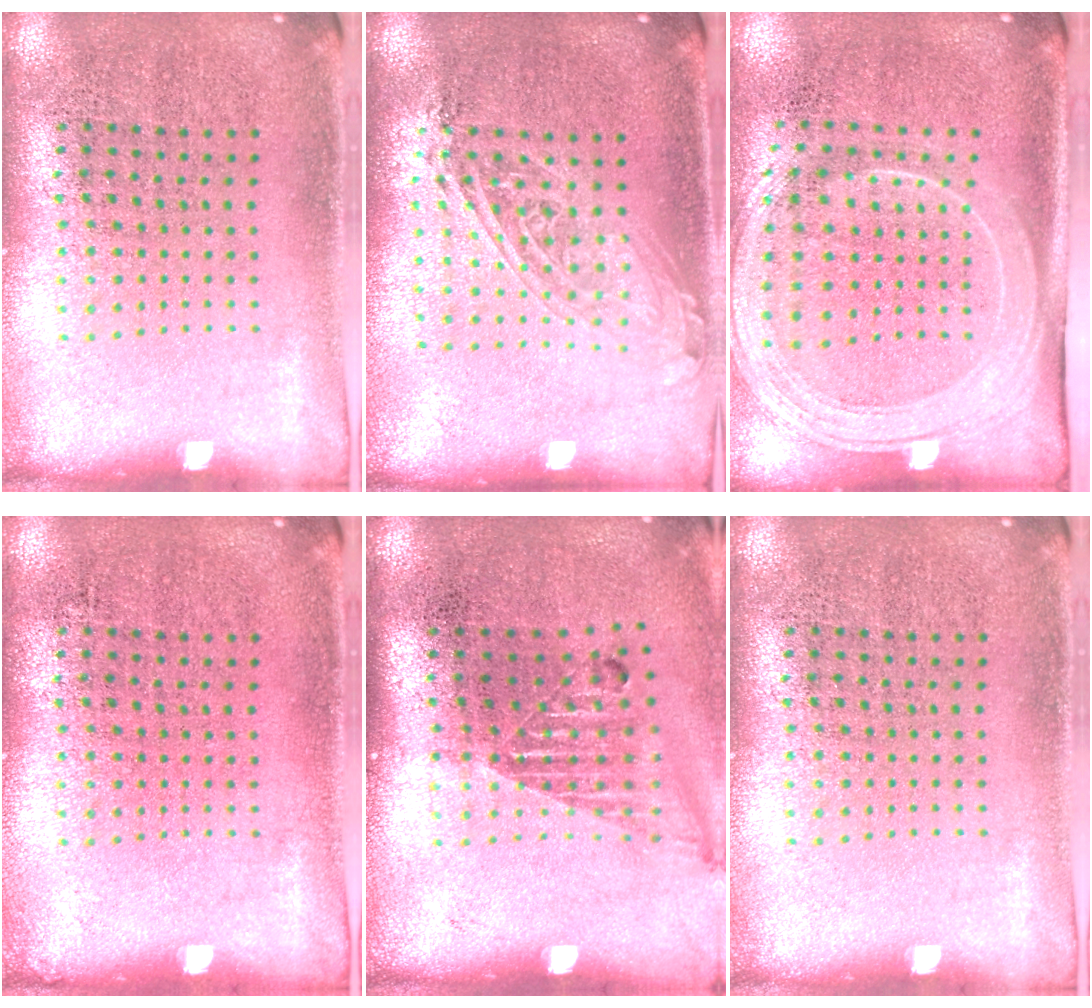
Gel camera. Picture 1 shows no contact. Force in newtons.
{"total": 1.7, "press": 1.4, "slide": 0.9}
{"total": 2.0, "press": 1.7, "slide": 1.1}
{"total": 0.0}
{"total": 1.2, "press": 1.0, "slide": 0.6}
{"total": 0.0}